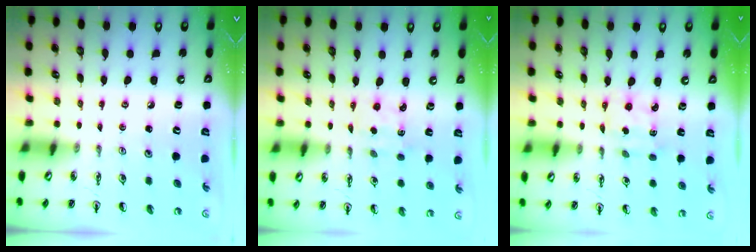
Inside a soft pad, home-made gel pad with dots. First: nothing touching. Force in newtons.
{"total": 1.7, "press": 1.5, "slide": 0.8}
{"total": 2.1, "press": 2.0, "slide": 0.8}